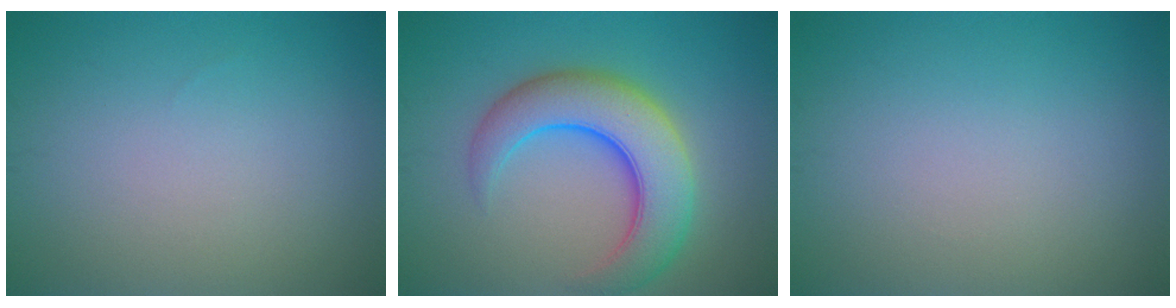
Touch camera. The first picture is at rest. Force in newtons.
{"total": 7.9, "press": 7.8, "slide": 0.3}
{"total": 0.0}